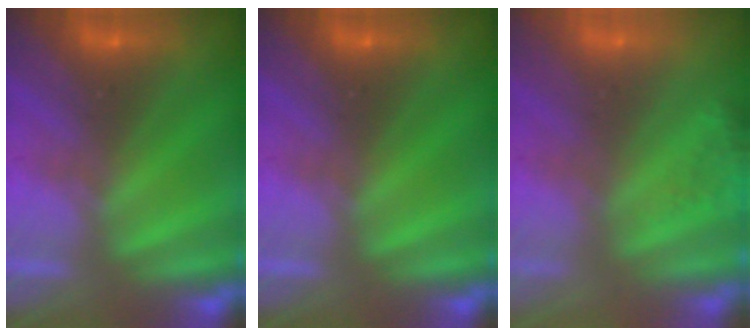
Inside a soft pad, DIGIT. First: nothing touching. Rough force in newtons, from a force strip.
{"total": 0.0}
{"total": 9.2}